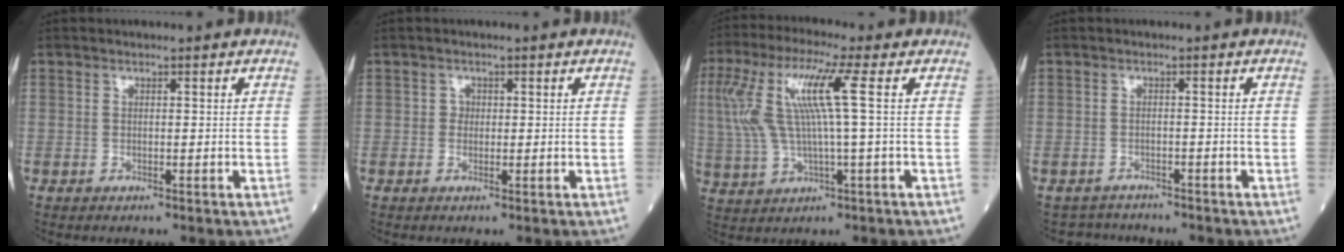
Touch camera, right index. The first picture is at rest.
{"total": 0.8, "force": [0.1, 0.8, 0.3], "torque": [-0.001, 0.003, 0.004]}
{"total": 11.2, "force": [2.3, 0.5, 10.9], "torque": [-0.251, 0.025, 0.048]}
{"total": 2.8, "force": [-2.5, 0.7, -1.1], "torque": [0.016, -0.004, -0.040]}